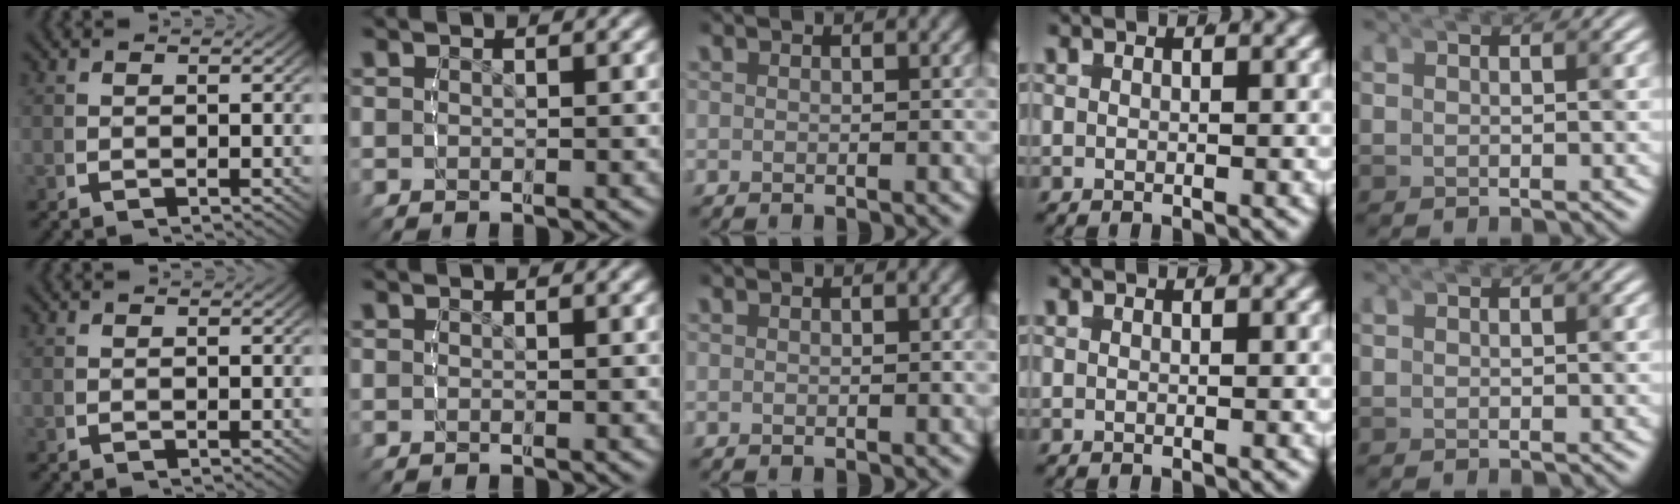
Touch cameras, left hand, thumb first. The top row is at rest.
{}